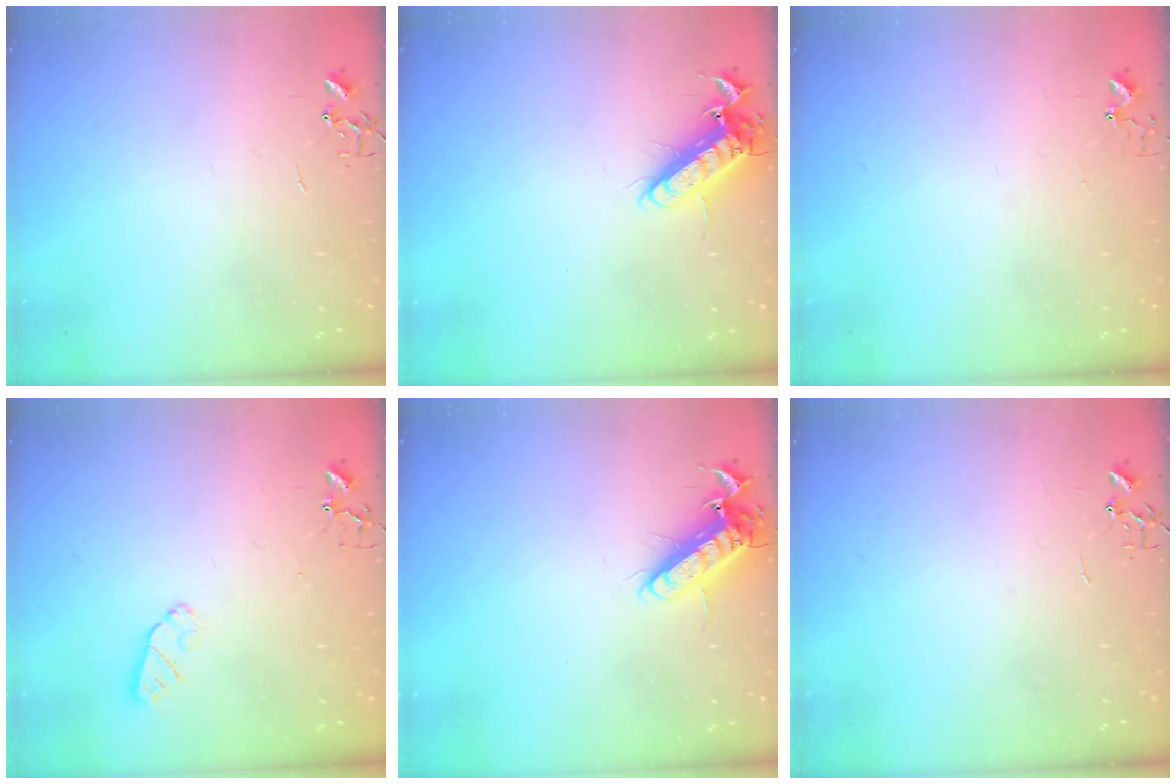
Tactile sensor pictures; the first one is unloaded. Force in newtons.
{"total": 12.7, "press": 12.5, "slide": 2.1}
{"total": 2.7, "press": 2.7, "slide": 0.2}
{"total": 4.9, "press": 4.8, "slide": 0.6}
{"total": 12.7, "press": 12.5, "slide": 2.1}
{"total": 0.0}